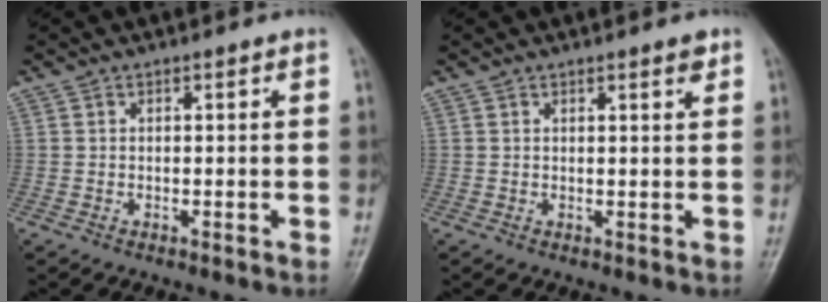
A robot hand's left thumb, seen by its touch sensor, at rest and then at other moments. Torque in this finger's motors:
{"motor_torque": [-0.07, -0.04, -0.13, -0.07, 0.05]}